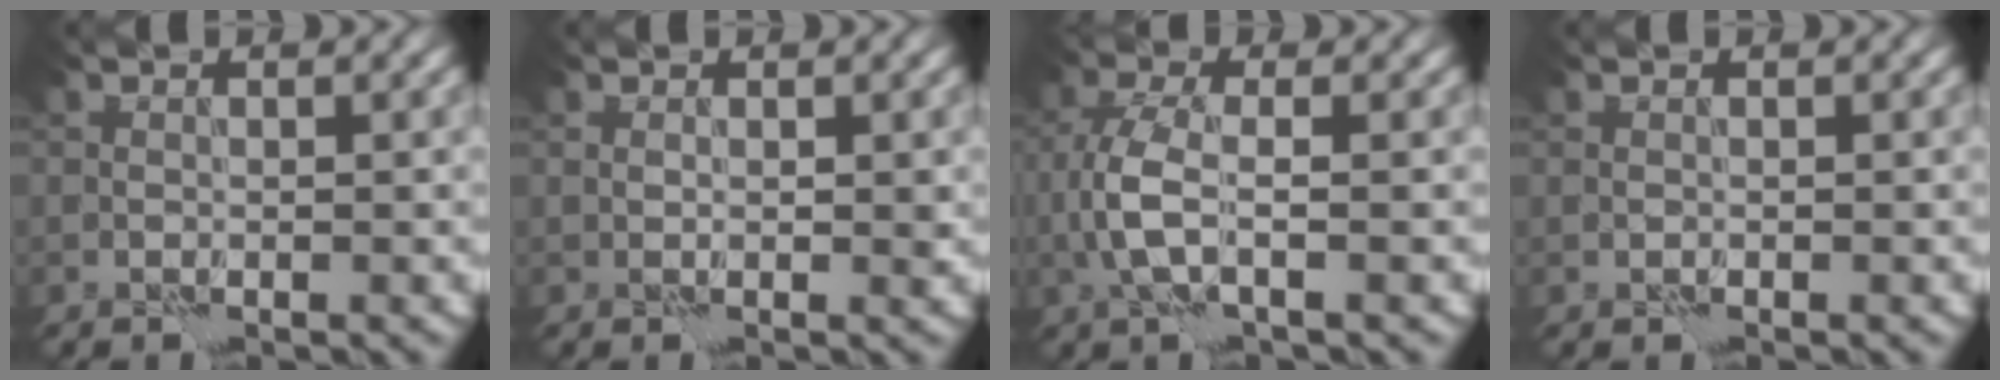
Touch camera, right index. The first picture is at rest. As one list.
[{"total": 0.8, "force": [0.2, 0.5, 0.6], "torque": [-0.010, -0.002, 0.003]}, {"total": 3.6, "force": [-0.6, 1.4, 3.3], "torque": [-0.083, 0.005, -0.019]}, {"total": 0.0}]